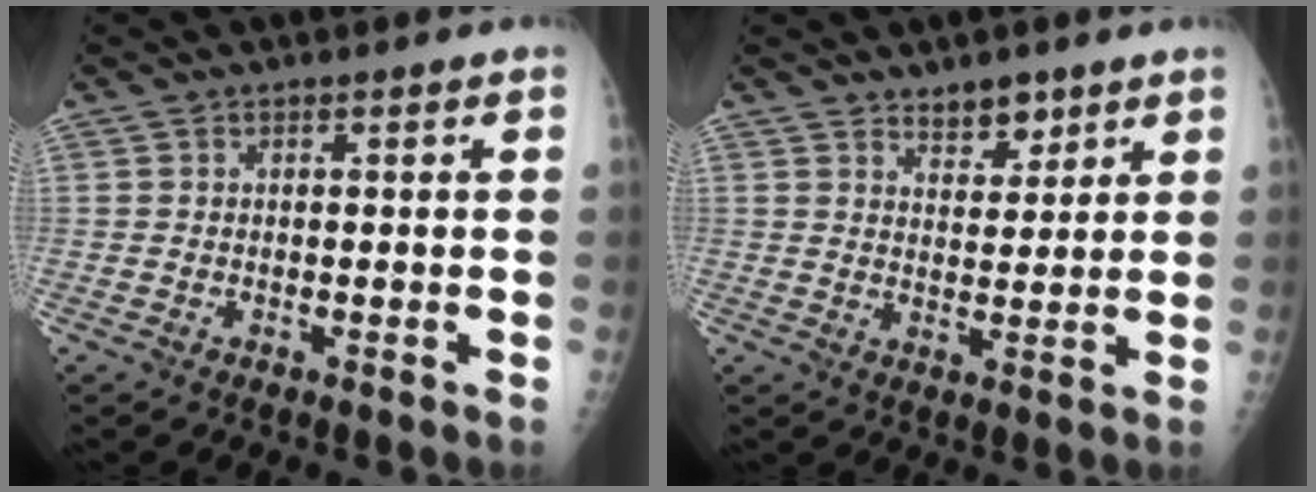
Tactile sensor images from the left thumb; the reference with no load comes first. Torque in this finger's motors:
{"motor_torque": [0.75, 0.24, 0.47, -0.09, 0.00]}